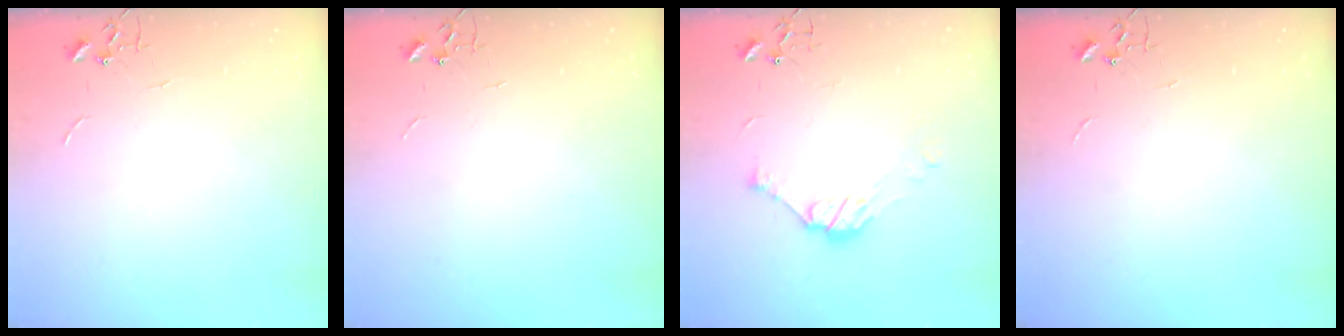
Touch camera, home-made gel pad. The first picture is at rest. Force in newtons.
{"total": 0.0}
{"total": 9.2, "press": 9.2, "slide": 0.5}
{"total": 0.0}